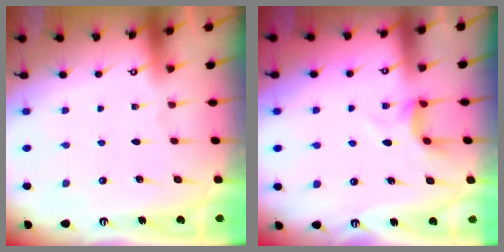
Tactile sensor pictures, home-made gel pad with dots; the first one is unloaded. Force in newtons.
{"total": 4.0, "press": 4.0, "slide": 0.4}